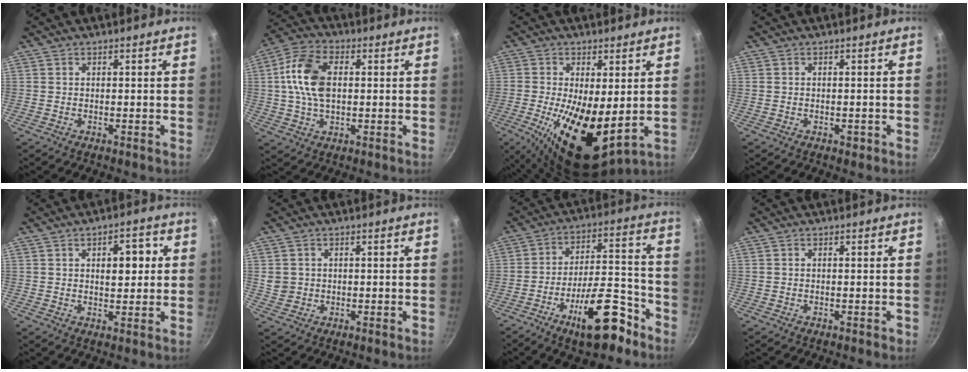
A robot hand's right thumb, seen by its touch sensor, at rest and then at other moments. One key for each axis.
{"total": 11.9, "fx": 1.4, "fy": 7.3, "fz": 9.3, "tx": -0.165, "ty": 0.018, "tz": 0.014}
{"total": 14.7, "fx": -1.6, "fy": 6.3, "fz": 13.2, "tx": -0.219, "ty": -0.018, "tz": -0.015}
{"total": 1.2, "fx": -0.5, "fy": 0.8, "fz": 0.7, "tx": -0.010, "ty": 0.003, "tz": -0.005}
{"total": 6.8, "fx": 1.4, "fy": 3.6, "fz": 5.6, "tx": -0.048, "ty": 0.003, "tz": 0.016}
{"total": 3.1, "fx": 0.2, "fy": 2.9, "fz": 1.1, "tx": -0.014, "ty": 0.009, "tz": 0.009}
{"total": 16.3, "fx": -9.5, "fy": 6.0, "fz": 11.8, "tx": -0.154, "ty": 0.073, "tz": -0.144}
{"total": 0.7, "fx": -0.4, "fy": 0.4, "fz": 0.4, "tx": -0.005, "ty": 0.004, "tz": -0.006}